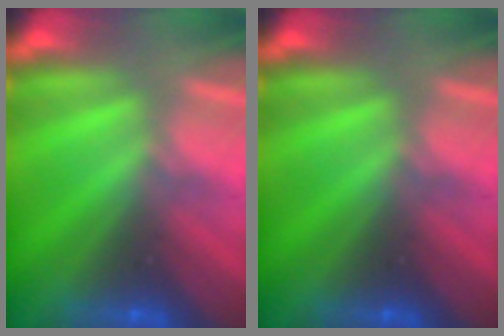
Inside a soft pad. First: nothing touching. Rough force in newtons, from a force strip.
{"total": 0.0}